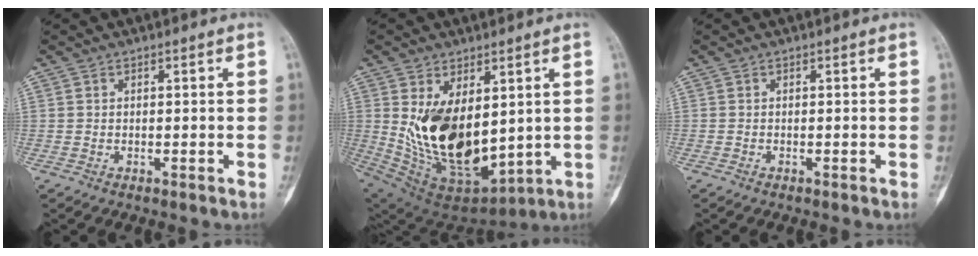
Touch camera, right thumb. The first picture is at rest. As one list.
[{"total": 19.3, "force": [2.5, 11.0, 15.6], "torque": [-0.255, -0.038, 0.081]}, {"total": 0.0}]